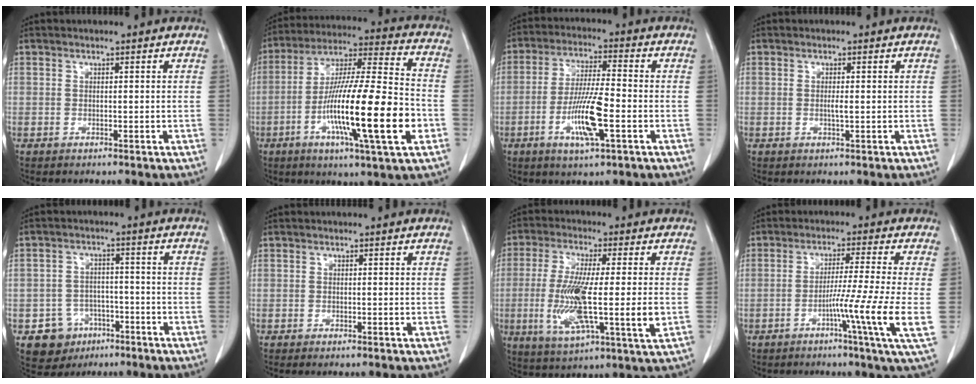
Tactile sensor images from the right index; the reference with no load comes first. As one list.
[{"total": 20.9, "force": [-6.1, 1.1, 20.0], "torque": [-0.348, -0.017, -0.105]}, {"total": 10.1, "force": [-3.4, 1.1, 9.4], "torque": [-0.183, -0.009, -0.063]}, {"total": 1.0, "force": [-0.1, 0.0, 1.0], "torque": [-0.022, -0.003, -0.001]}, {"total": 6.6, "force": [-3.3, 5.6, 1.1], "torque": [-0.017, 0.011, -0.042]}, {"total": 0.5, "force": [-0.4, 0.0, 0.3], "torque": [-0.010, -0.002, -0.007]}, {"total": 14.3, "force": [-2.0, 1.7, 14.1], "torque": [-0.273, -0.019, -0.036]}, {"total": 9.6, "force": [-2.4, -2.6, 8.9], "torque": [-0.147, -0.024, -0.045]}]